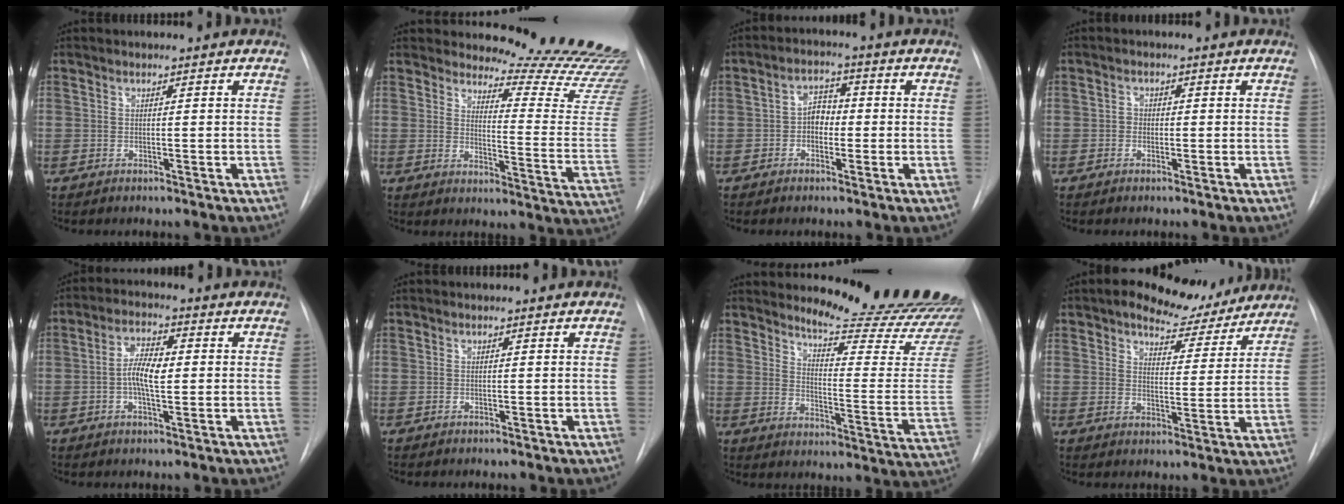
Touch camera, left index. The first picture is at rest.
{"total": 19.0, "force": [18.3, 1.4, 4.8], "torque": [-0.047, -0.169, 0.194]}
{"total": 3.8, "force": [-1.2, 2.5, 2.5], "torque": [-0.040, 0.011, -0.025]}
{"total": 1.4, "force": [-0.8, 1.0, 0.6], "torque": [-0.004, -0.001, -0.015]}
{"total": 5.8, "force": [-0.8, 2.0, 5.4], "torque": [-0.111, 0.002, -0.019]}
{"total": 0.0}
{"total": 19.9, "force": [18.9, 0.2, 6.0], "torque": [-0.085, -0.151, 0.227]}
{"total": 9.6, "force": [8.1, 4.0, 3.4], "torque": [-0.036, -0.002, 0.105]}